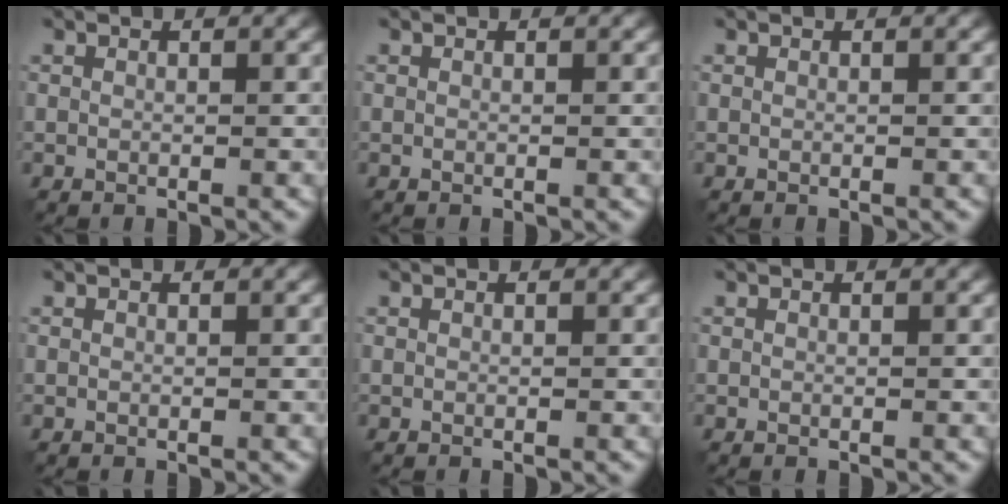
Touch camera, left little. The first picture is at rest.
{"total": 0.0}
{"total": 0.0}
{"total": 0.0}
{"total": 0.0}
{"total": 0.0}